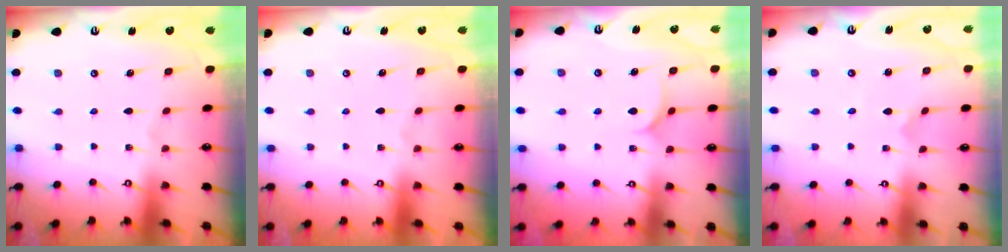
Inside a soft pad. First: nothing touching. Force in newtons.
{"total": 0.0}
{"total": 5.1, "press": 5.1, "slide": 0.5}
{"total": 0.0}